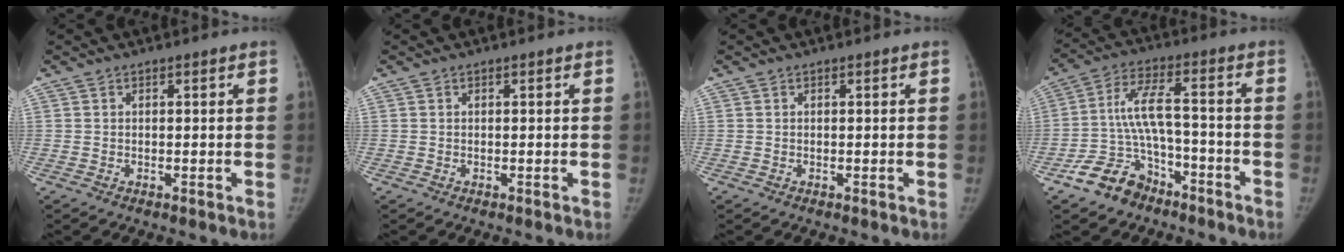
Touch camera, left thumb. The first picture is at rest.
{"total": 0.0}
{"total": 0.0}
{"total": 10.8, "force": [-6.8, 6.2, 5.6], "torque": [-0.108, 0.058, -0.124]}